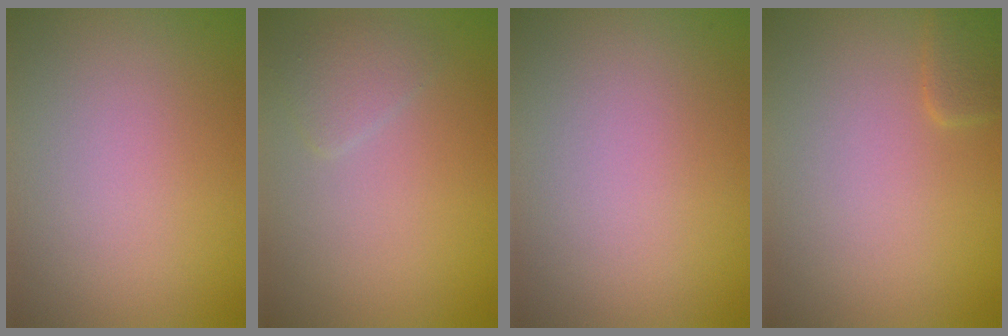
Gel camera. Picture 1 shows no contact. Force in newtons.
{"total": 1.5, "press": 1.5, "slide": 0.1}
{"total": 0.0}
{"total": 1.4, "press": 1.4, "slide": 0.1}